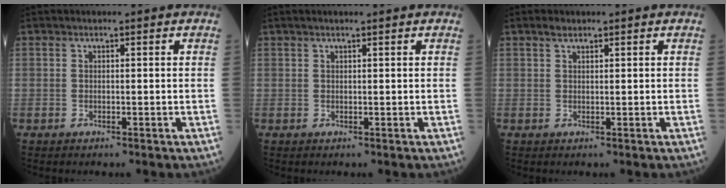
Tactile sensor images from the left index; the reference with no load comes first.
{"total": 1.6, "force": [1.2, -0.2, 0.9], "torque": [-0.014, 0.011, 0.023]}
{"total": 1.1, "force": [0.9, 0.4, 0.6], "torque": [-0.014, 0.007, 0.018]}